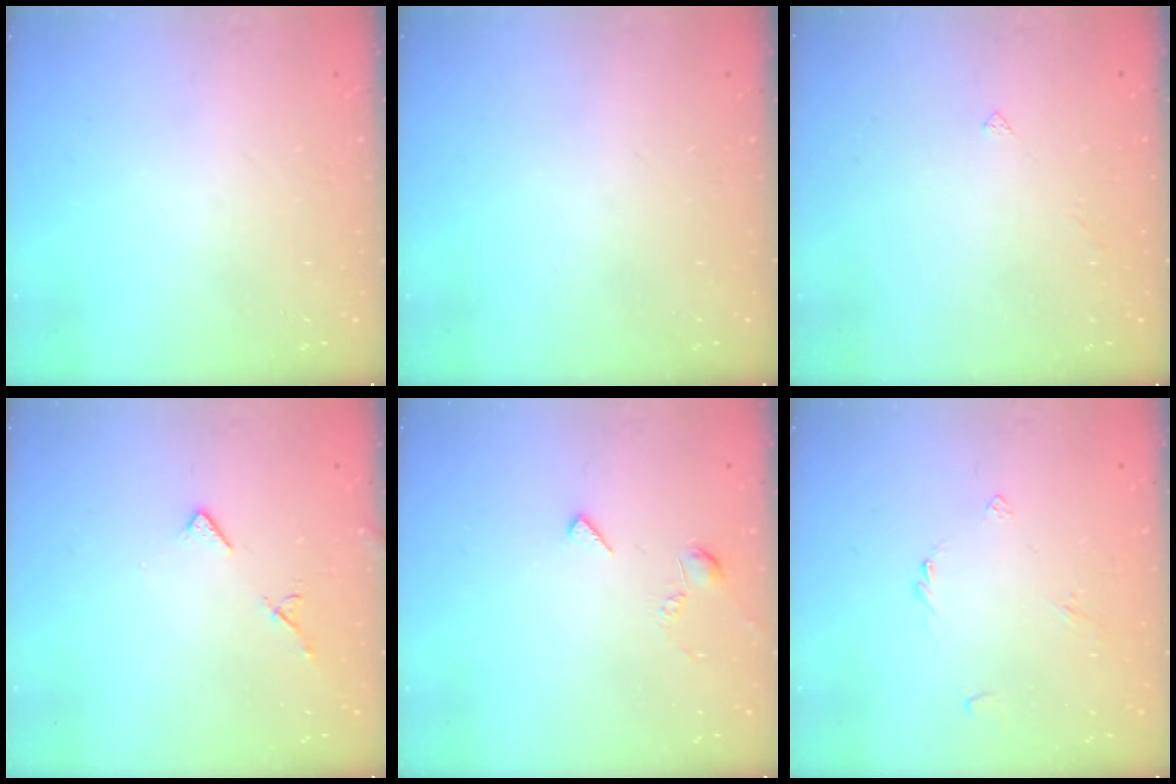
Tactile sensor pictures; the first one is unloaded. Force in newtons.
{"total": 0.0}
{"total": 1.5, "press": 1.4, "slide": 0.3}
{"total": 6.5, "press": 6.4, "slide": 0.9}
{"total": 4.4, "press": 4.4, "slide": 0.7}
{"total": 2.4, "press": 2.4, "slide": 0.5}